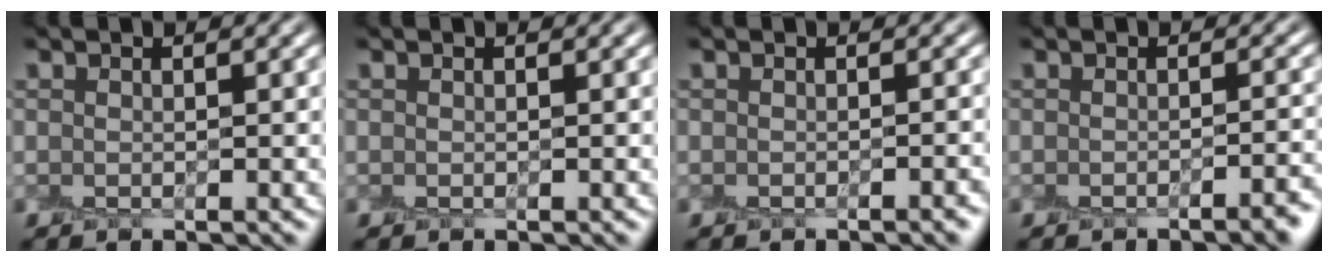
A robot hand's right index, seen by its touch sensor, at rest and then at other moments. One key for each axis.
{"total": 0.0}
{"total": 1.7, "fx": -0.8, "fy": 0.4, "fz": 1.4, "tx": -0.009, "ty": 0.002, "tz": -0.011}
{"total": 2.7, "fx": -1.5, "fy": 0.8, "fz": 2.2, "tx": -0.016, "ty": 0.003, "tz": -0.025}